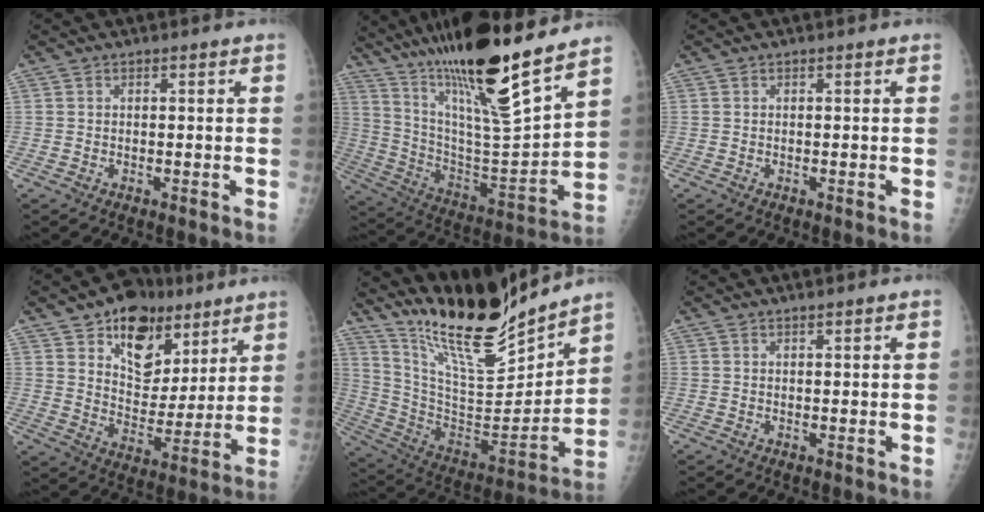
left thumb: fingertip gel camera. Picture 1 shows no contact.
{"total": 24.8, "force": [18.3, 2.6, 16.6], "torque": [-0.266, -0.072, 0.327]}
{"total": 0.0}
{"total": 15.5, "force": [9.1, 10.2, 7.3], "torque": [-0.061, -0.045, 0.150]}
{"total": 21.5, "force": [19.0, 3.8, 9.5], "torque": [-0.132, -0.114, 0.333]}
{"total": 0.5, "force": [0.5, 0.0, 0.1], "torque": [-0.003, -0.004, 0.009]}